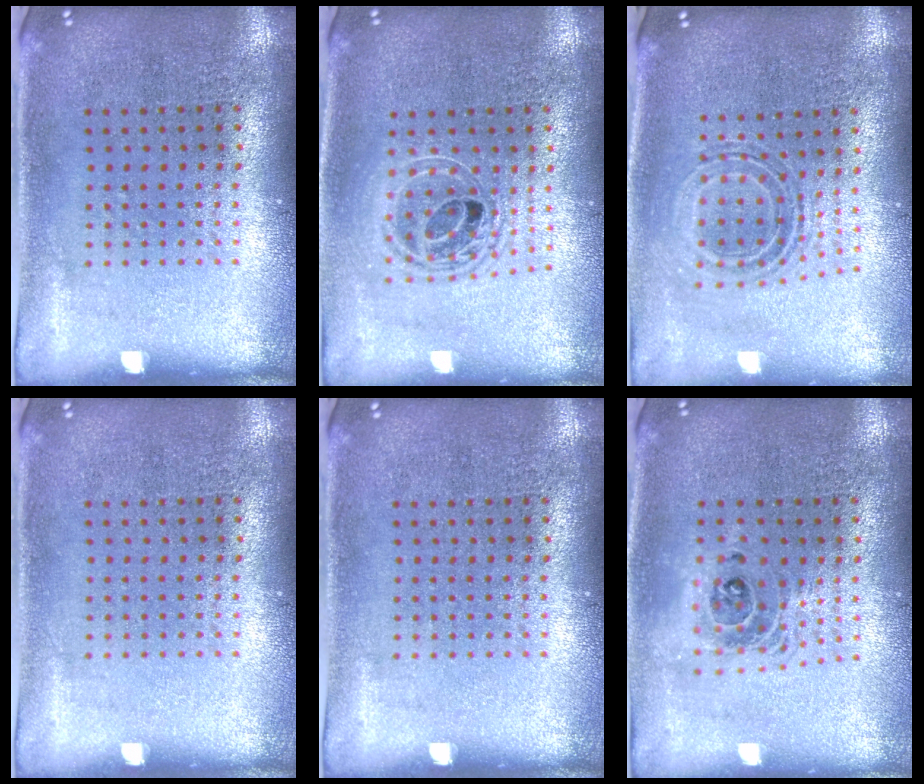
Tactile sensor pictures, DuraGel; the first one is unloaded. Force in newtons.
{"total": 1.6, "press": 1.4, "slide": 0.9}
{"total": 0.7, "press": 0.7, "slide": 0.2}
{"total": 0.0}
{"total": 0.0}
{"total": 1.5, "press": 1.2, "slide": 0.8}